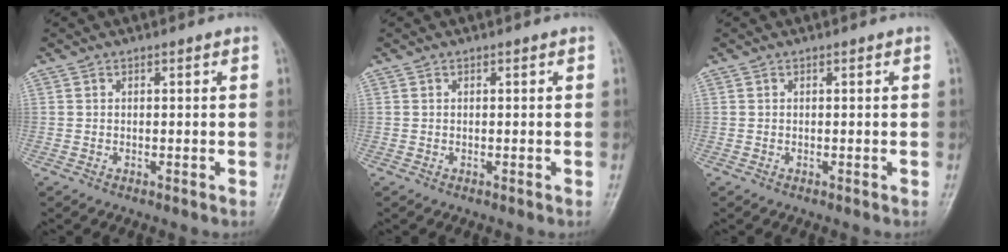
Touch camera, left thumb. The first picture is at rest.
{"total": 0.0}
{"total": 0.0}